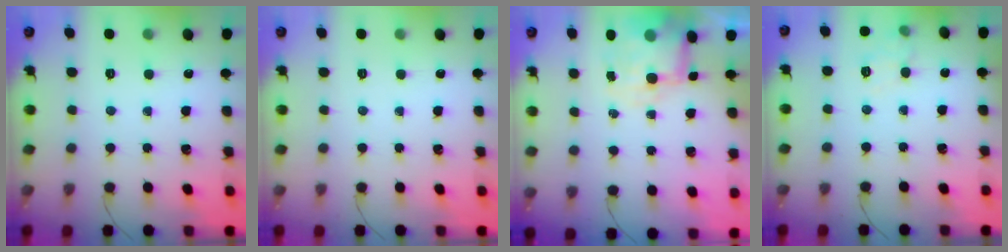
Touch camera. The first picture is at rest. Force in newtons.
{"total": 0.0}
{"total": 7.8, "press": 7.6, "slide": 1.7}
{"total": 8.6, "press": 8.4, "slide": 1.7}